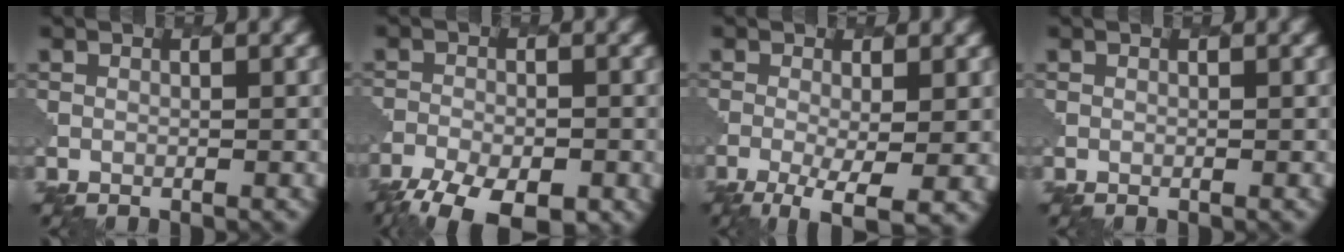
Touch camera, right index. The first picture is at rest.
{"total": 8.0, "force": [-6.1, 3.1, 4.2], "torque": [-0.080, -0.026, -0.101]}
{"total": 5.3, "force": [-1.9, 1.6, 4.7], "torque": [-0.091, -0.009, -0.032]}
{"total": 0.0}